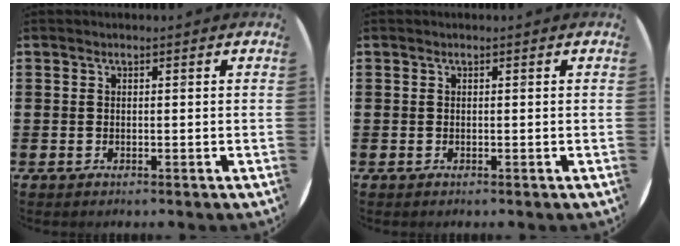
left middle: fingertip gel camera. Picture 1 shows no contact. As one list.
[{"total": 0.0}]